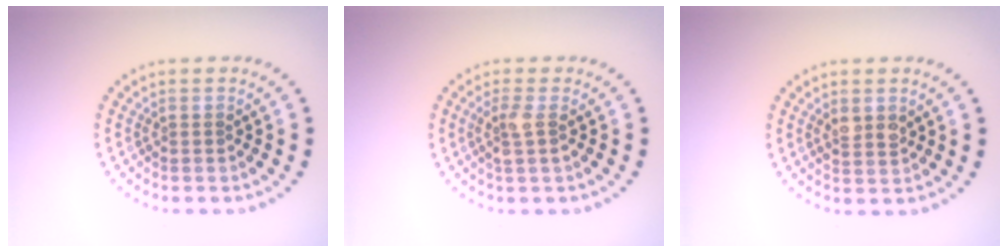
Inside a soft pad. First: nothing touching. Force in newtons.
{"total": 1.7, "press": 1.4, "slide": 1.0}
{"total": 1.7, "press": 1.7, "slide": 0.4}